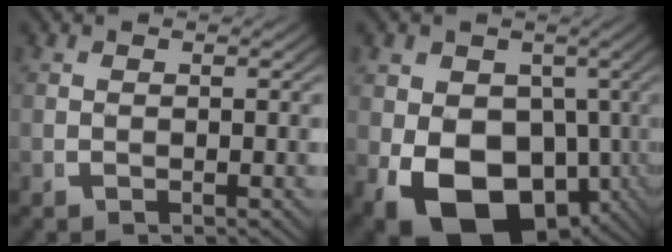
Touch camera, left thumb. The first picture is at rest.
{"total": 15.9, "force": [-5.2, 11.3, 9.9], "torque": [-0.204, -0.093, -0.041]}